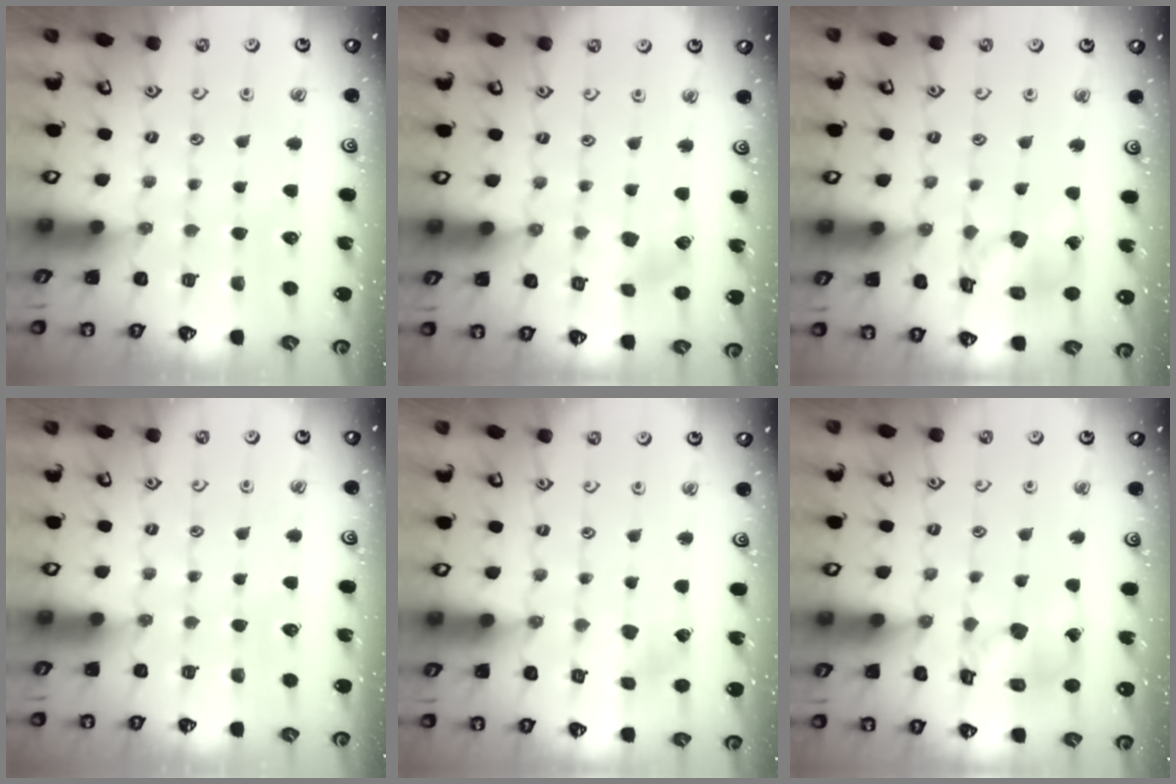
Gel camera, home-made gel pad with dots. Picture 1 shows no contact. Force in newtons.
{"total": 4.1, "press": 4.1, "slide": 0.3}
{"total": 12.8, "press": 12.8, "slide": 1.4}
{"total": 0.0}
{"total": 1.9, "press": 1.9, "slide": 0.1}
{"total": 13.2, "press": 13.1, "slide": 1.6}